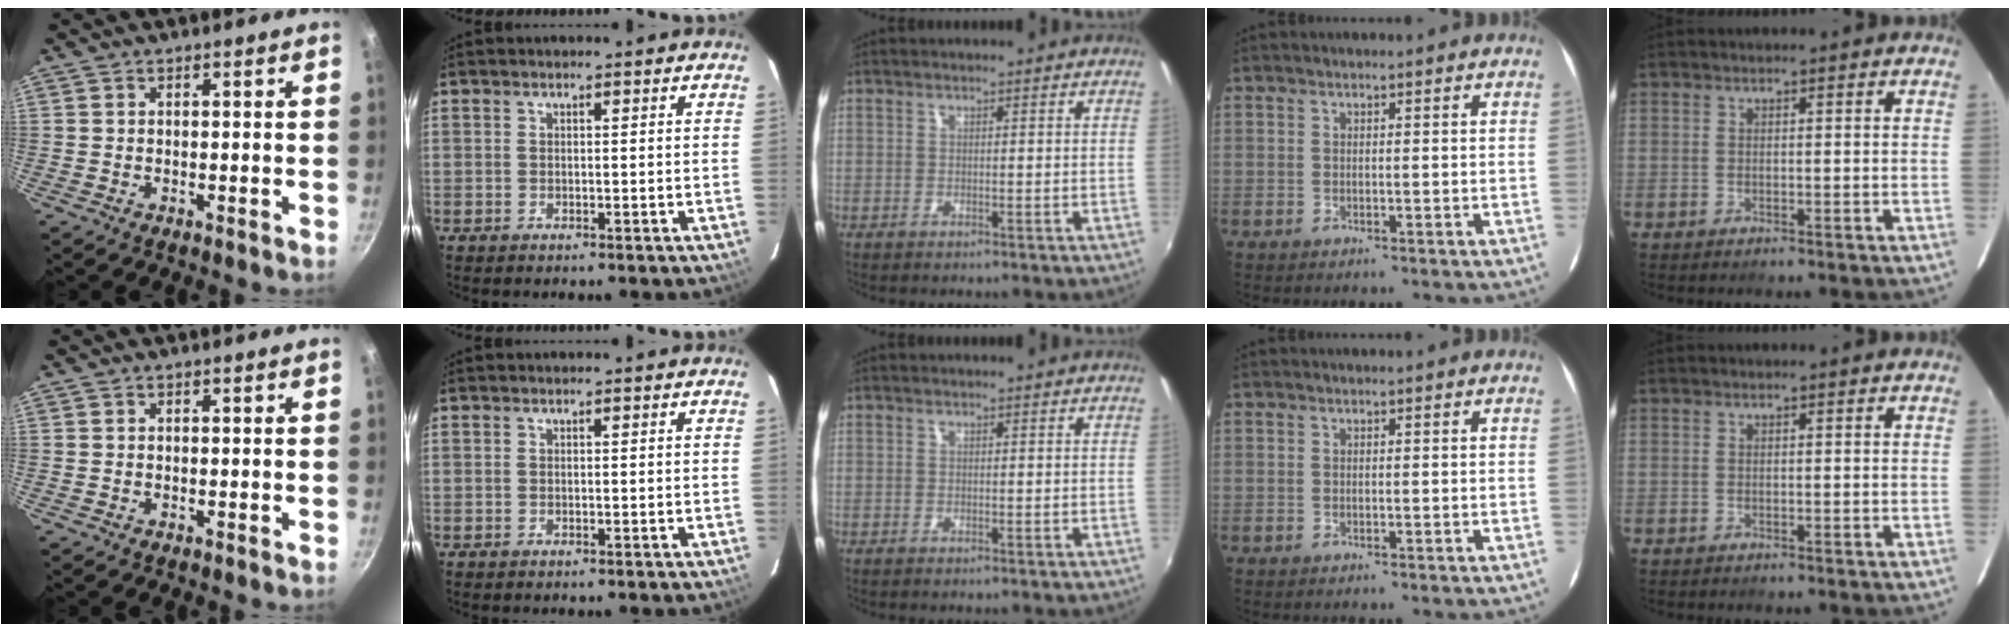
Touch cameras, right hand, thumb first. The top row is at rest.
{}